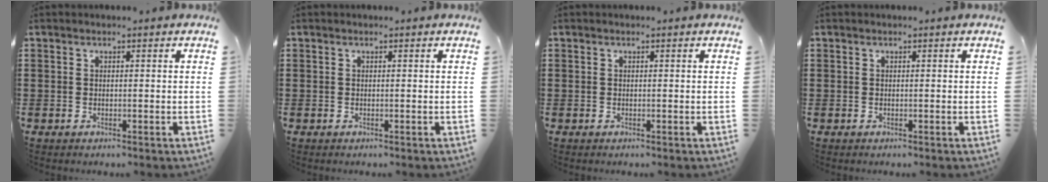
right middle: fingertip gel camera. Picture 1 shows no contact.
{"total": 0.0}
{"total": 0.0}
{"total": 0.0}